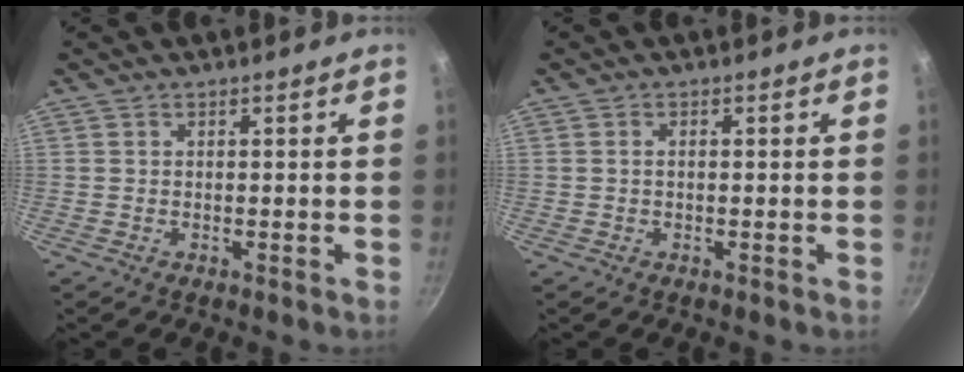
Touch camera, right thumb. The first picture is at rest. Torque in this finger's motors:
{"motor_torque": [-0.48, 0.31, 0.25, -0.23, 0.08]}